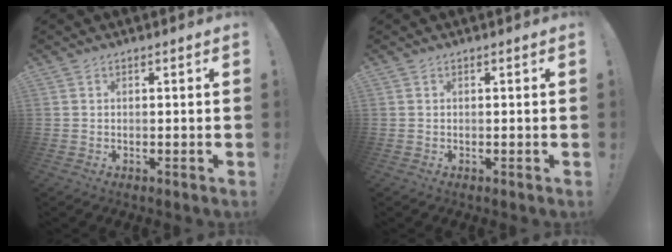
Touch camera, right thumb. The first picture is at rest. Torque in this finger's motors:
{"motor_torque": [0.00, 0.00, 0.00, 0.00, 0.00]}